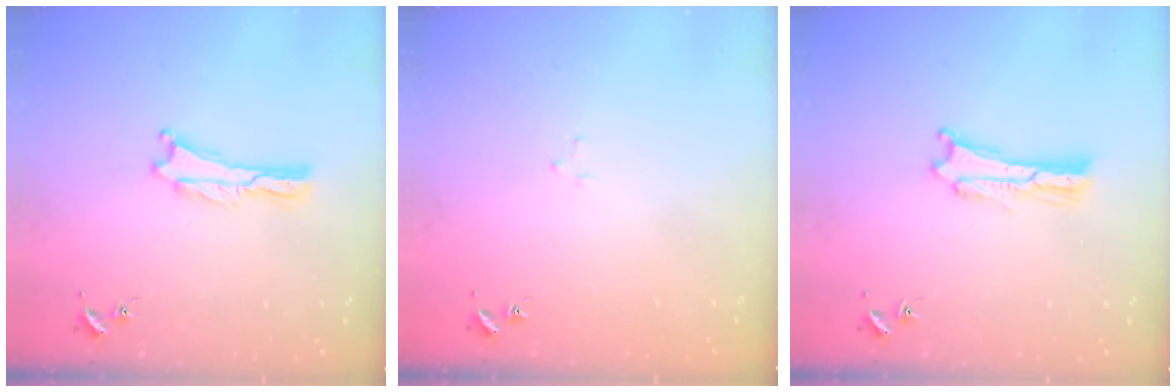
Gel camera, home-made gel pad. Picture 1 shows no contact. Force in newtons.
{"total": 1.6, "press": 1.6, "slide": 0.1}
{"total": 0.9, "press": 0.9, "slide": 0.2}